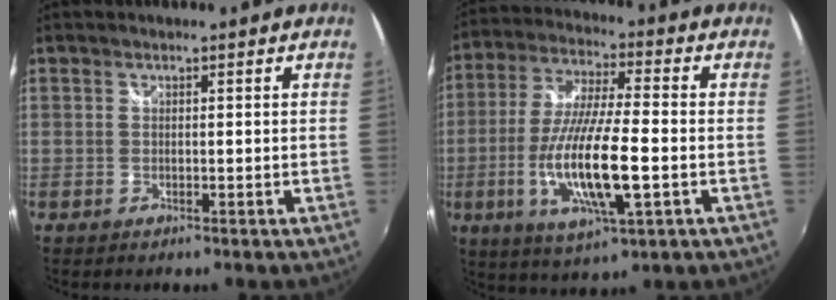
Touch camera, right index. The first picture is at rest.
{"total": 16.4, "force": [-4.1, 3.1, 15.5], "torque": [-0.311, -0.021, -0.073]}